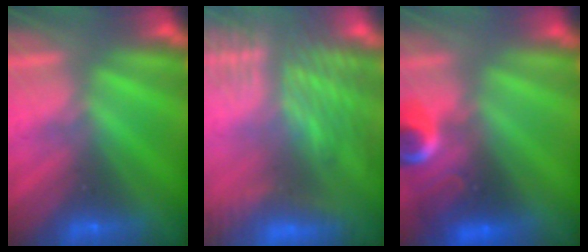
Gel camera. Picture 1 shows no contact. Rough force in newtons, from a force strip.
{"total": 9.1}
{"total": 5.9}